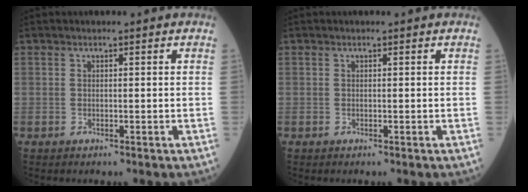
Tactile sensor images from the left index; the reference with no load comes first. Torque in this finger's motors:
{"motor_torque": [0.20, 0.10, 0.03, 0.00]}